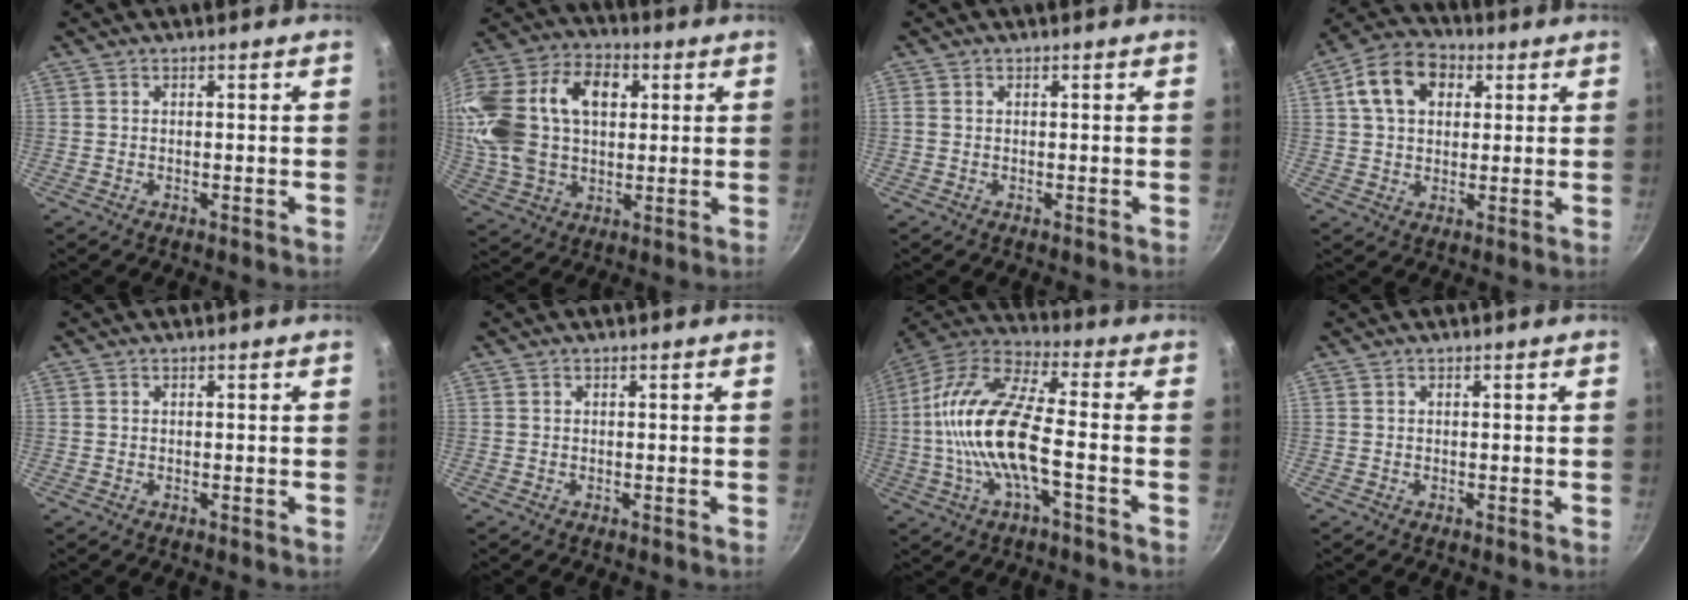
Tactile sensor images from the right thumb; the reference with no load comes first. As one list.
[{"total": 22.6, "force": [4.5, 15.2, 16.1], "torque": [-0.304, 0.025, 0.076]}, {"total": 0.7, "force": [0.1, 0.6, 0.4], "torque": [-0.008, 0.003, 0.001]}, {"total": 11.3, "force": [3.4, 8.2, 7.0], "torque": [-0.098, 0.014, 0.042]}, {"total": 0.0}, {"total": 0.0}, {"total": 17.6, "force": [-2.7, 6.2, 16.2], "torque": [-0.316, 0.038, -0.066]}, {"total": 0.0}]